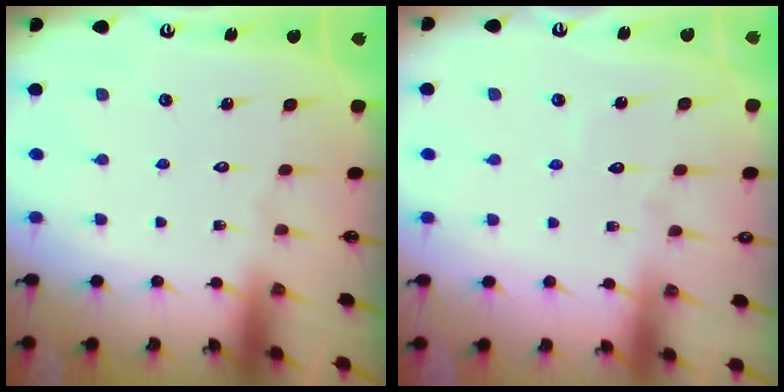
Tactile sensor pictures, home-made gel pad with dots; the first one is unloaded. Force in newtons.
{"total": 2.9, "press": 2.9, "slide": 0.3}